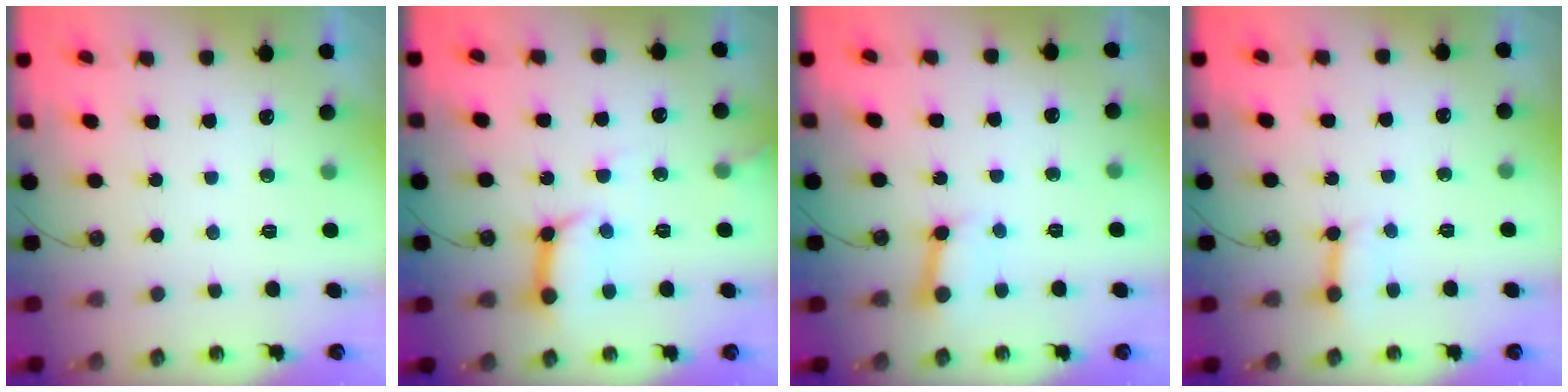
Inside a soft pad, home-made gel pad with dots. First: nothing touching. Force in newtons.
{"total": 11.3, "press": 11.3, "slide": 1.3}
{"total": 6.9, "press": 6.8, "slide": 1.0}
{"total": 3.0, "press": 2.9, "slide": 0.6}